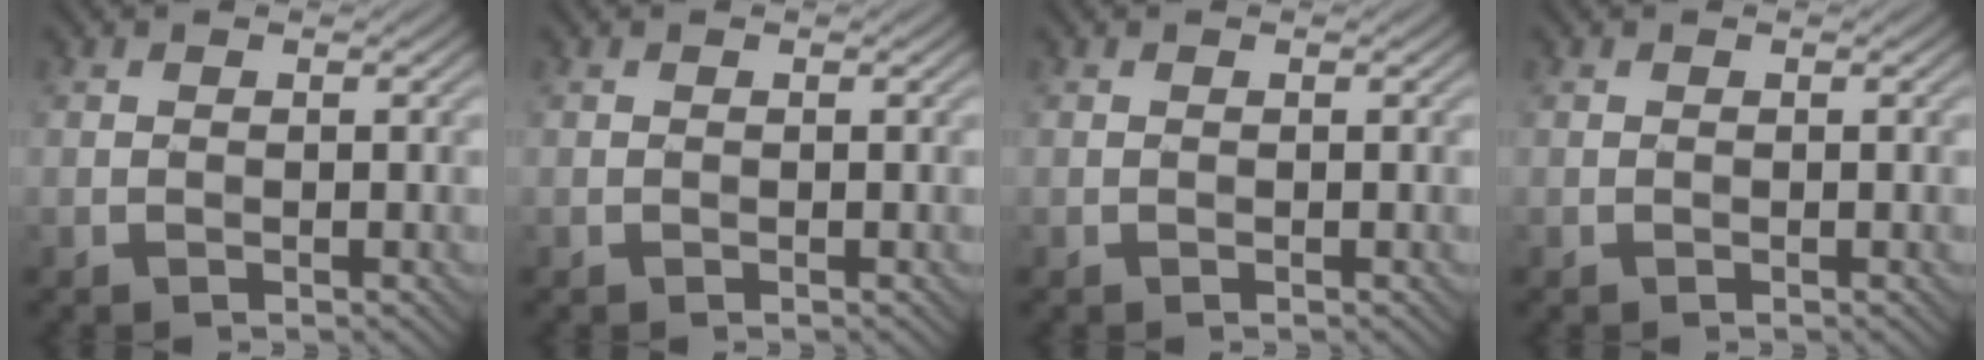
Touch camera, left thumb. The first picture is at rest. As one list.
[{"total": 0.0}, {"total": 0.0}, {"total": 0.0}]